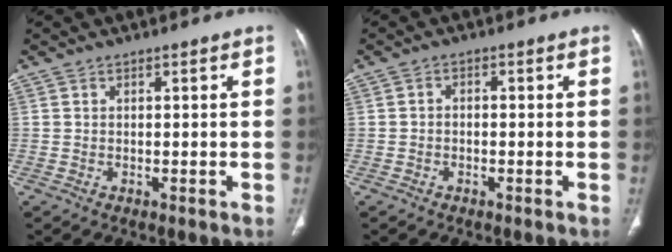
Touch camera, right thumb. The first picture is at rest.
{"total": 1.2, "force": [-0.4, 0.8, 0.7], "torque": [-0.007, 0.006, -0.008]}